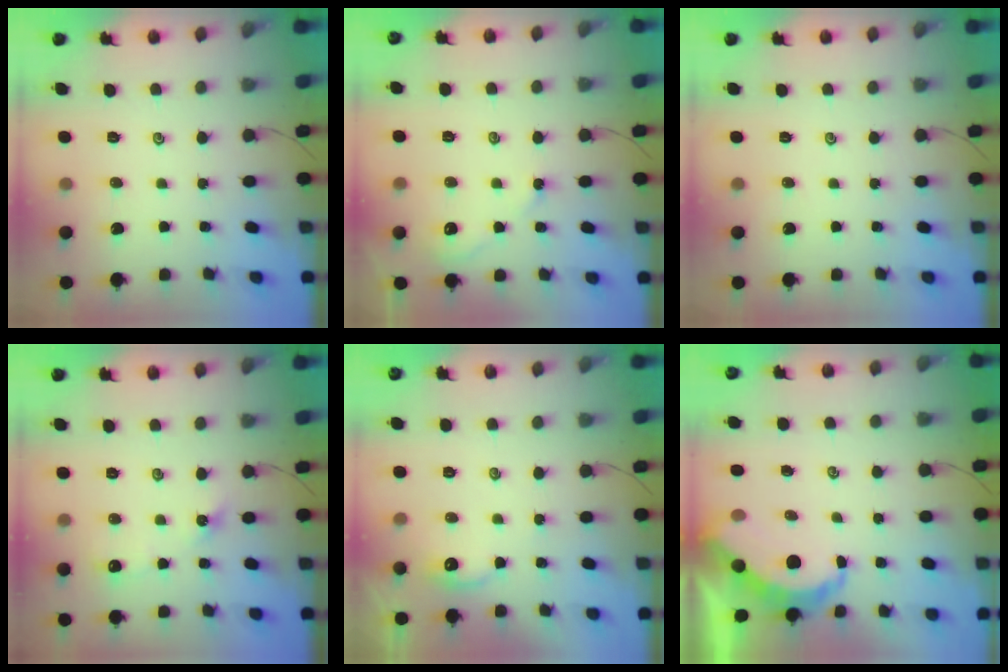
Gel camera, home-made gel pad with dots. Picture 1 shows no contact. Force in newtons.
{"total": 2.5, "press": 2.4, "slide": 0.4}
{"total": 0.0}
{"total": 5.2, "press": 5.1, "slide": 0.5}
{"total": 3.3, "press": 3.3, "slide": 0.7}
{"total": 6.1, "press": 6.1, "slide": 0.4}